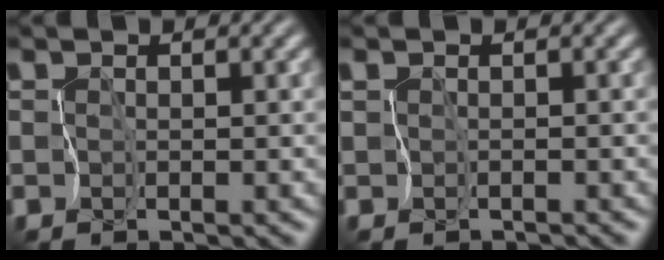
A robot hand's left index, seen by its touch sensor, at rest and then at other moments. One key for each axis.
{"total": 0.6, "fx": -0.6, "fy": 0.1, "fz": -0.1, "tx": 0.004, "ty": 0.000, "tz": -0.012}